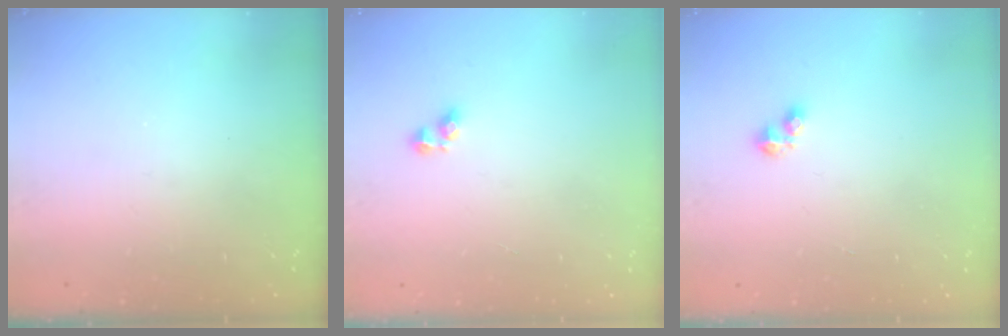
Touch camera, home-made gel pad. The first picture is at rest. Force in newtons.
{"total": 3.0, "press": 3.0, "slide": 0.3}
{"total": 2.8, "press": 2.8, "slide": 0.4}